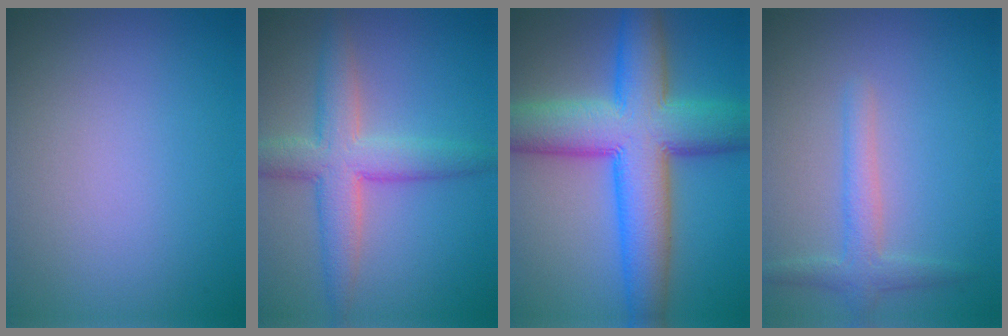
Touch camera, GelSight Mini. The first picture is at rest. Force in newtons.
{"total": 5.3, "press": 5.3, "slide": 0.4}
{"total": 12.0, "press": 12.0, "slide": 0.3}
{"total": 2.4, "press": 2.4, "slide": 0.1}